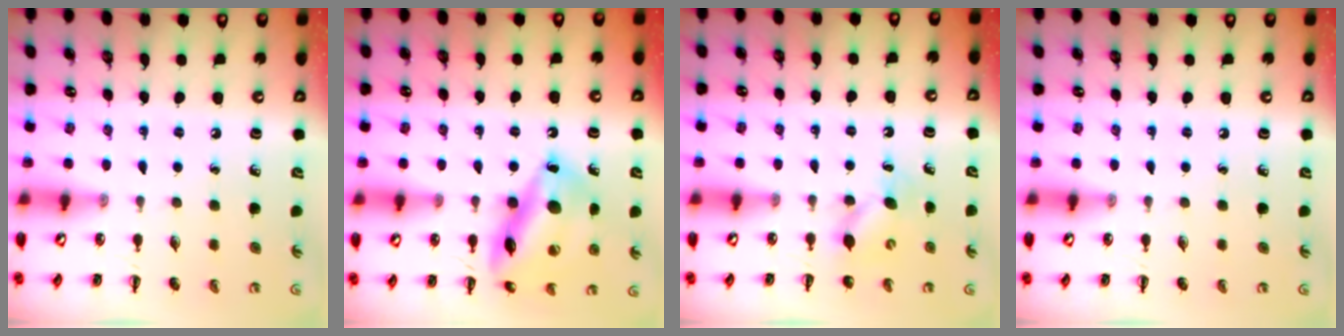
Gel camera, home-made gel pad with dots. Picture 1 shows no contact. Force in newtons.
{"total": 17.9, "press": 17.7, "slide": 2.0}
{"total": 5.6, "press": 5.6, "slide": 1.0}
{"total": 0.0}